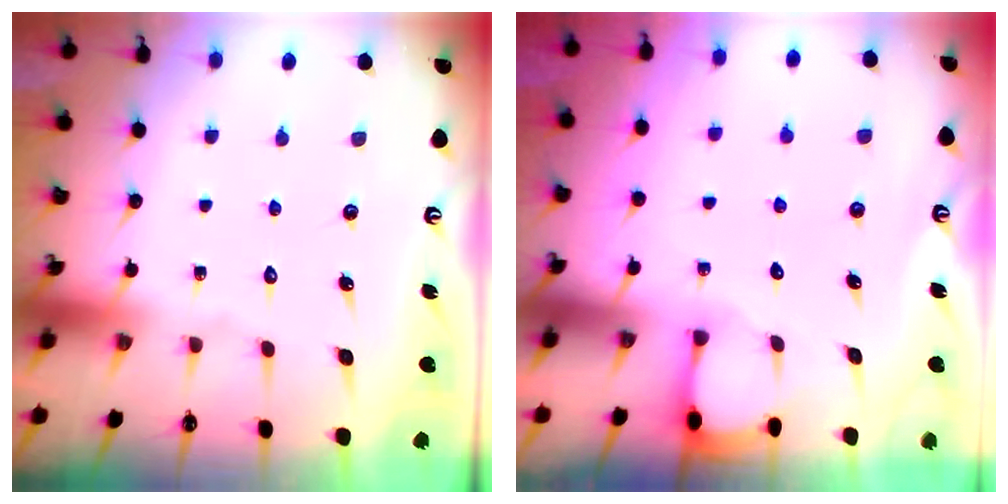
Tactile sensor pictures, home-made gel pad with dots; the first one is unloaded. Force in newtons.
{"total": 0.9, "press": 0.8, "slide": 0.2}